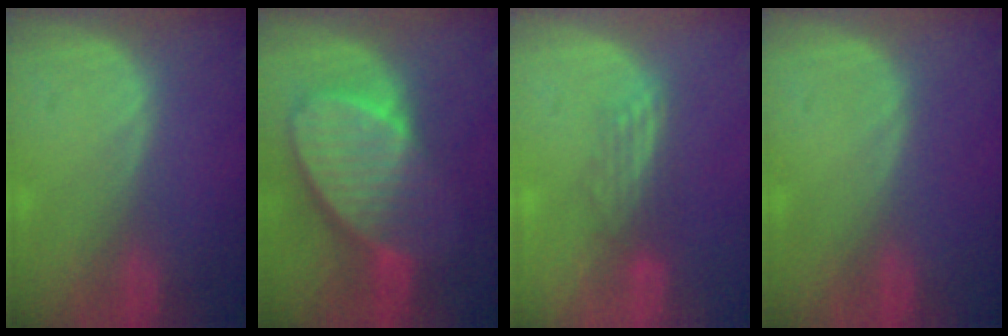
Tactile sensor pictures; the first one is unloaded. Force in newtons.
{"total": 10.4, "press": 9.1, "slide": 5.1}
{"total": 2.8, "press": 2.7, "slide": 0.6}
{"total": 0.0}